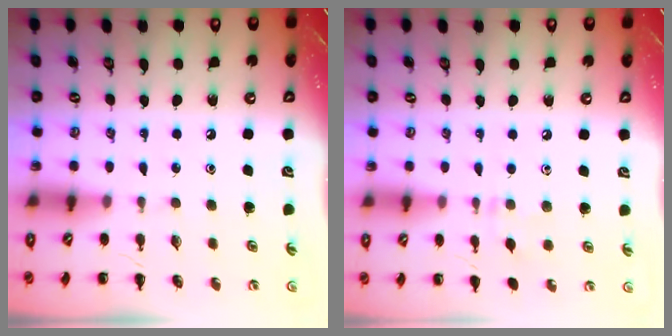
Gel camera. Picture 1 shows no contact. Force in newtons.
{"total": 4.8, "press": 4.5, "slide": 1.7}